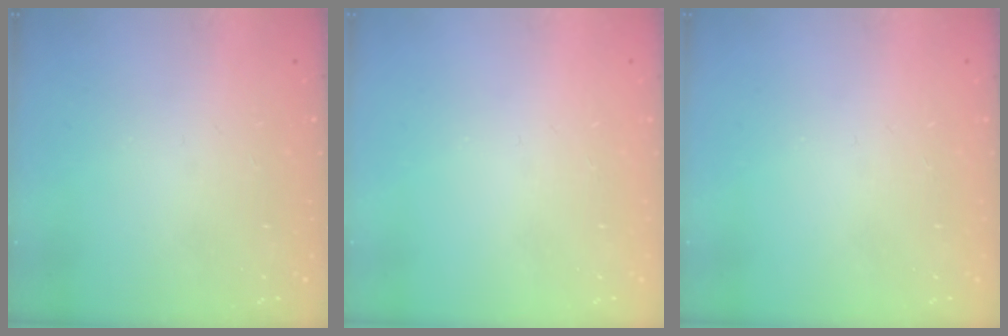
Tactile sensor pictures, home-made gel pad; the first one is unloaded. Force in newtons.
{"total": 0.0}
{"total": 0.0}